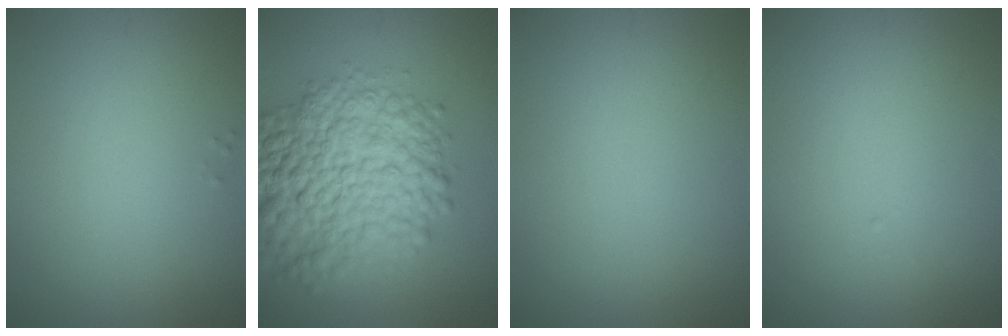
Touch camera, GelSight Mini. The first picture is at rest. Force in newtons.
{"total": 10.6, "press": 10.6, "slide": 0.3}
{"total": 0.0}
{"total": 0.0}